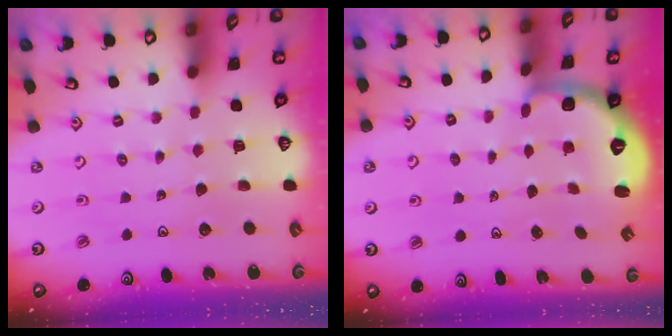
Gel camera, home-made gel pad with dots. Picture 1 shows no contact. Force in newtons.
{"total": 2.6, "press": 1.5, "slide": 2.1}